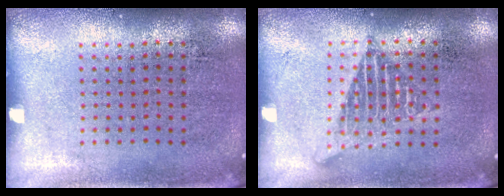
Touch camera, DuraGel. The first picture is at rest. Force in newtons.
{"total": 1.2, "press": 1.2, "slide": 0.0}